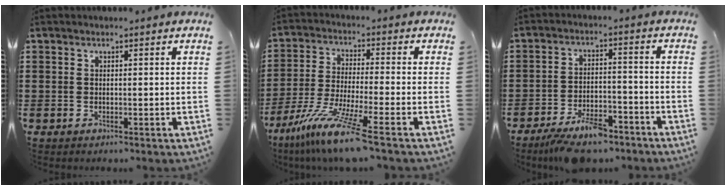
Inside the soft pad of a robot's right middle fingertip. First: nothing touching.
{"total": 9.8, "force": [-7.4, -0.3, 6.4], "torque": [-0.140, -0.017, -0.148]}
{"total": 7.6, "force": [-6.2, 2.2, 3.9], "torque": [-0.072, 0.007, -0.116]}